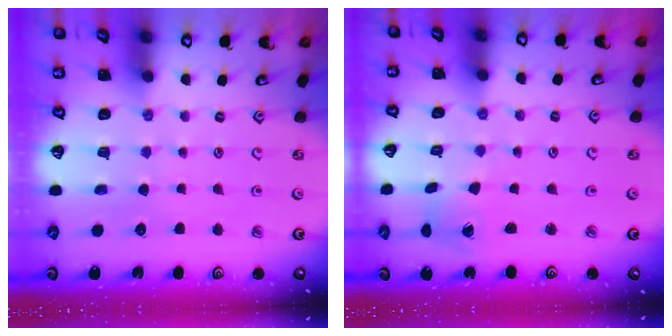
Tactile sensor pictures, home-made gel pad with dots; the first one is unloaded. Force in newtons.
{"total": 2.5, "press": 2.5, "slide": 0.4}